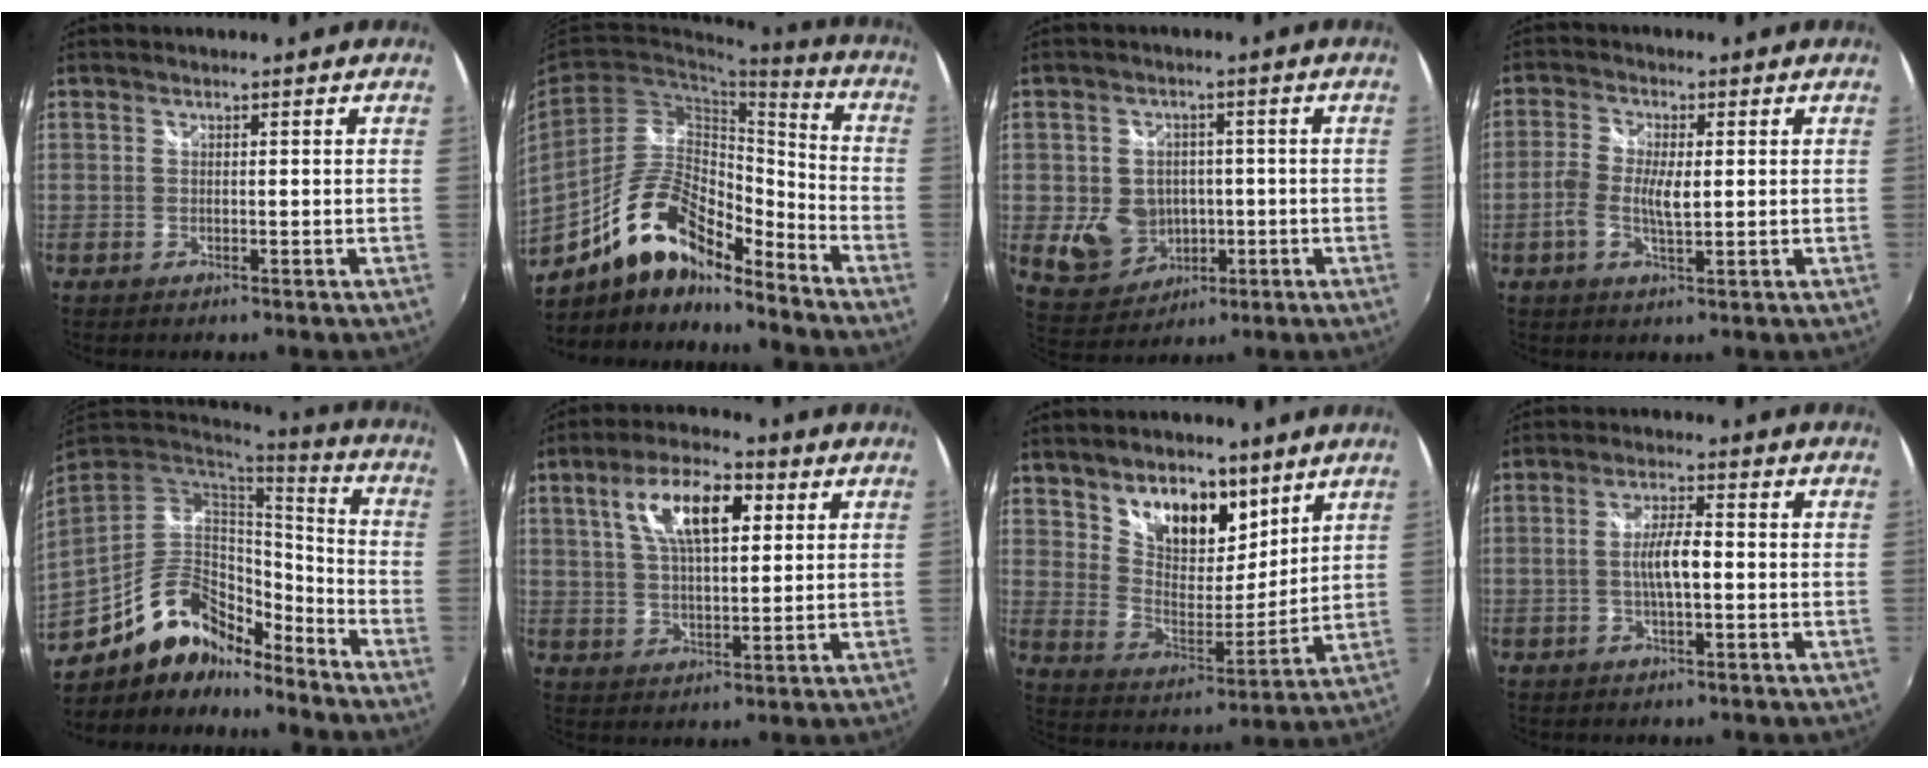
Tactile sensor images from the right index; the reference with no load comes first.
{"total": 17.0, "force": [-12.4, 6.8, 9.5], "torque": [-0.184, 0.019, -0.216]}
{"total": 9.4, "force": [-1.6, 8.1, 4.6], "torque": [-0.111, 0.000, -0.006]}
{"total": 5.4, "force": [-0.4, 2.1, 4.9], "torque": [-0.104, 0.000, -0.014]}
{"total": 18.5, "force": [-12.8, 10.0, 8.9], "torque": [-0.198, 0.022, -0.208]}
{"total": 12.0, "force": [4.3, 4.9, 10.1], "torque": [-0.181, 0.023, 0.075]}
{"total": 14.0, "force": [8.9, 7.9, 7.3], "torque": [-0.116, 0.007, 0.161]}
{"total": 5.5, "force": [-0.7, 1.2, 5.3], "torque": [-0.097, 0.003, -0.010]}